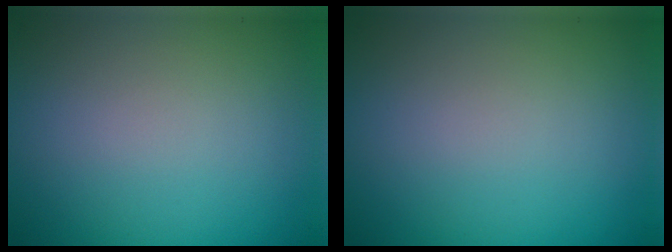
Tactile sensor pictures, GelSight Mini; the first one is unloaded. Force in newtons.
{"total": 0.0}